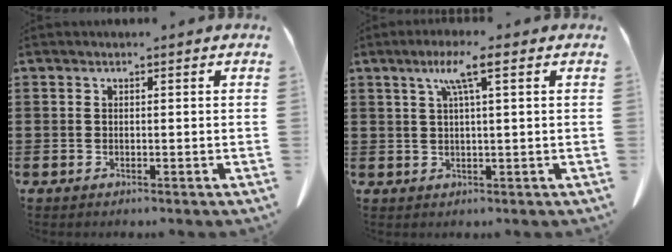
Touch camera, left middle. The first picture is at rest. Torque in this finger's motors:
{"motor_torque": [0.17, 0.01, 0.33, 0.11]}